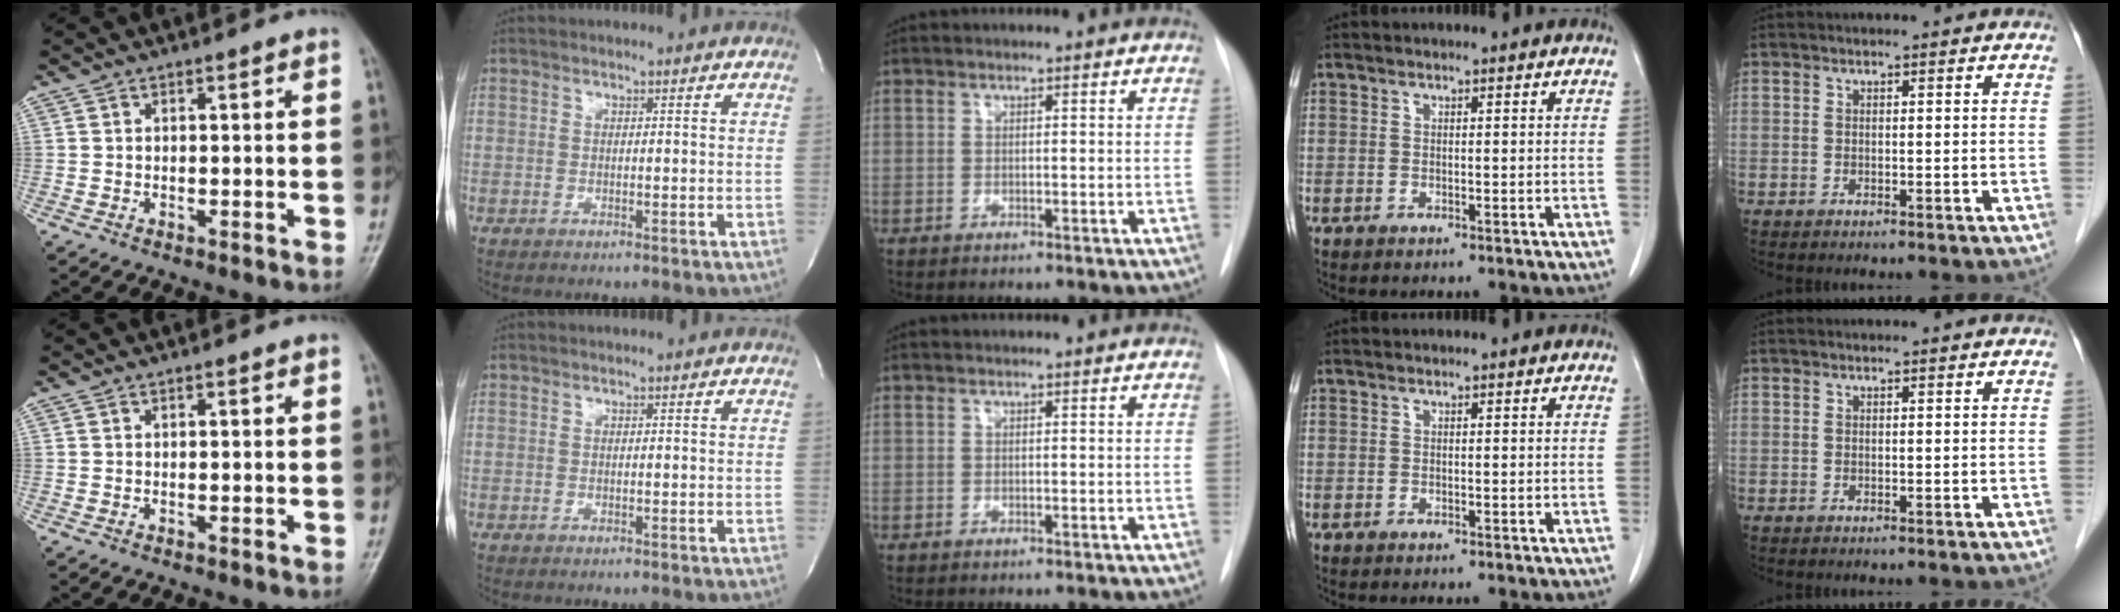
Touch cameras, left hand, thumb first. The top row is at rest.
{}